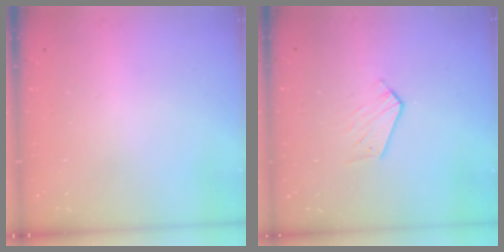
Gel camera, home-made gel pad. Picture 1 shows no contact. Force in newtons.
{"total": 4.2, "press": 4.2, "slide": 0.4}